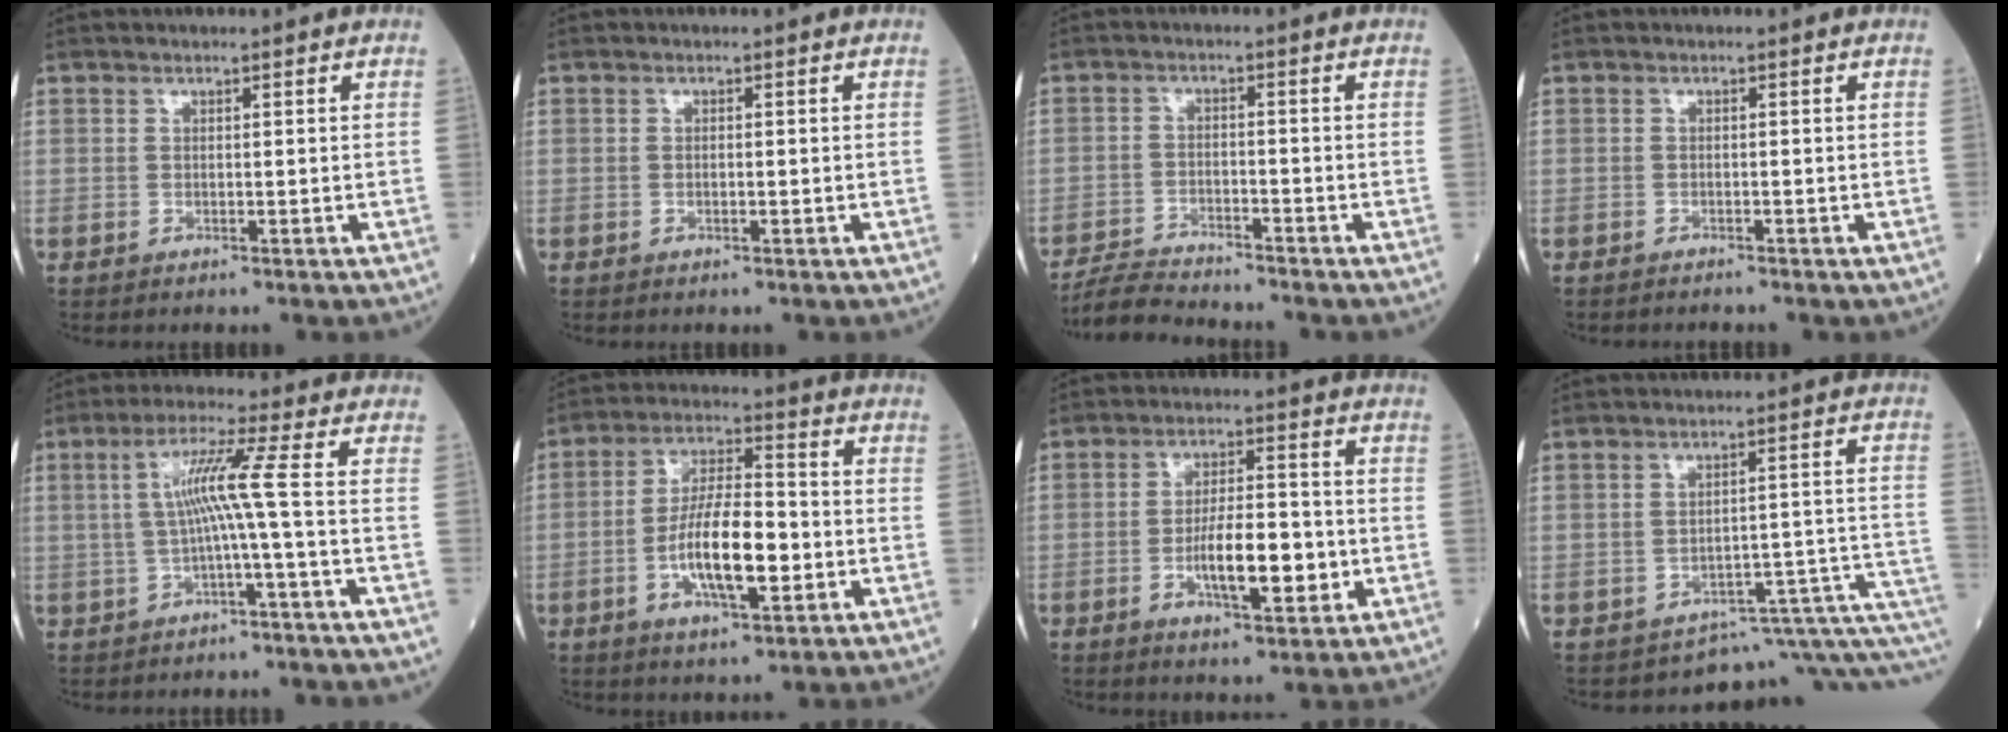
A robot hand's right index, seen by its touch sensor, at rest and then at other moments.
{"total": 1.1, "force": [-0.2, 0.6, 0.9], "torque": [-0.028, -0.001, -0.003]}
{"total": 7.8, "force": [-7.5, 0.6, 1.9], "torque": [-0.045, -0.011, -0.132]}
{"total": 2.4, "force": [-2.0, 1.0, 0.8], "torque": [-0.023, -0.005, -0.024]}
{"total": 7.1, "force": [-0.8, -1.0, 7.0], "torque": [-0.139, 0.015, -0.008]}
{"total": 12.6, "force": [-3.0, 3.8, 11.6], "torque": [-0.225, 0.007, -0.050]}
{"total": 10.2, "force": [-2.6, 3.2, 9.4], "torque": [-0.168, 0.005, -0.040]}
{"total": 10.4, "force": [-8.3, 1.6, 6.0], "torque": [-0.064, 0.075, -0.099]}